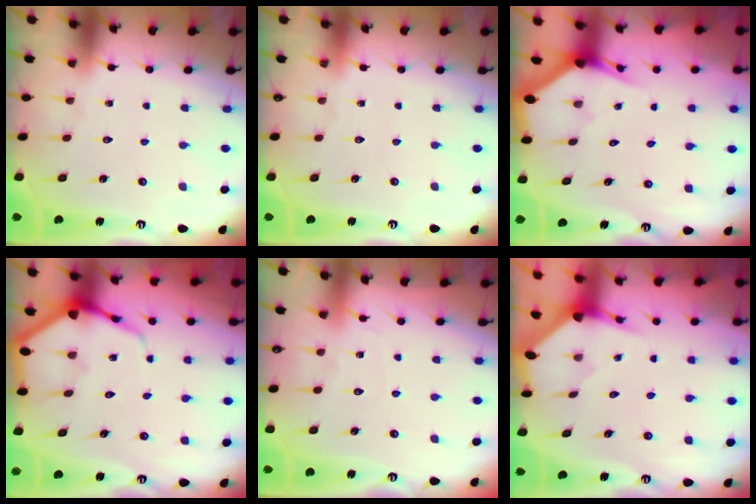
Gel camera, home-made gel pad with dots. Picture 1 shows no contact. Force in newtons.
{"total": 0.0}
{"total": 2.9, "press": 2.9, "slide": 0.0}
{"total": 6.9, "press": 6.8, "slide": 0.8}
{"total": 2.7, "press": 2.7, "slide": 0.3}
{"total": 3.2, "press": 3.2, "slide": 0.1}